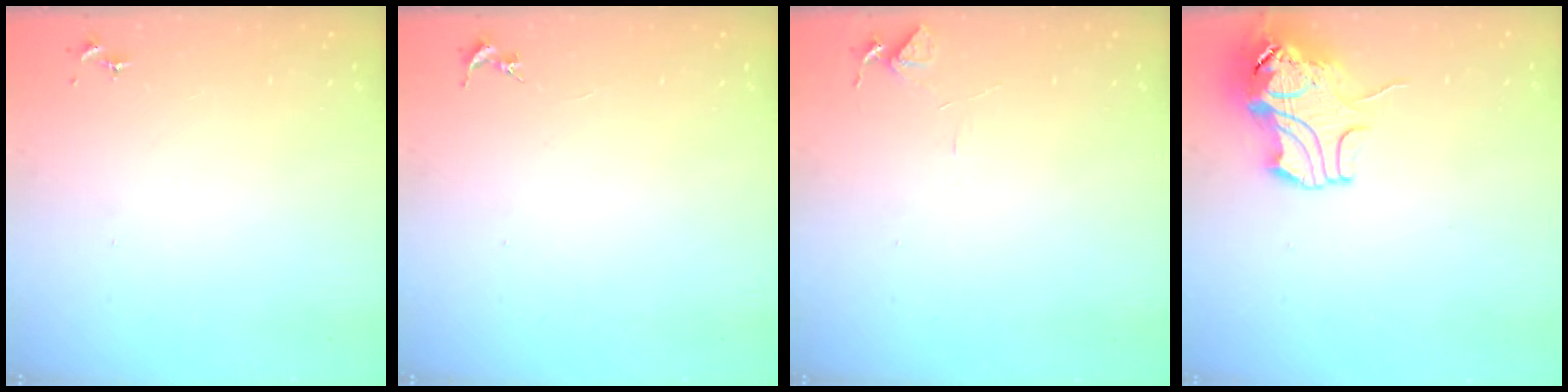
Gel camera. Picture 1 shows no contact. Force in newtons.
{"total": 0.0}
{"total": 6.0, "press": 5.9, "slide": 0.6}
{"total": 11.2, "press": 11.0, "slide": 1.7}